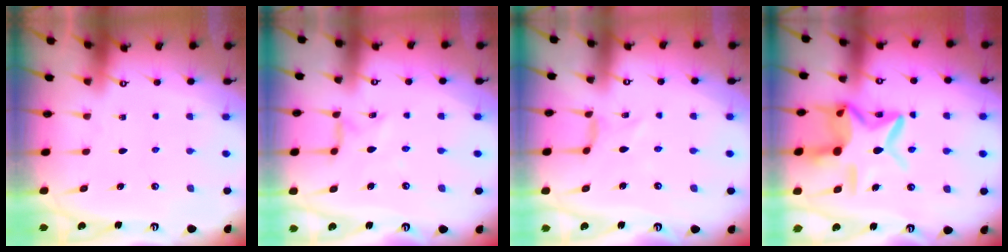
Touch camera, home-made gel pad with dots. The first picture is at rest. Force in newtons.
{"total": 1.4, "press": 1.4, "slide": 0.3}
{"total": 0.0}
{"total": 15.7, "press": 15.6, "slide": 1.1}